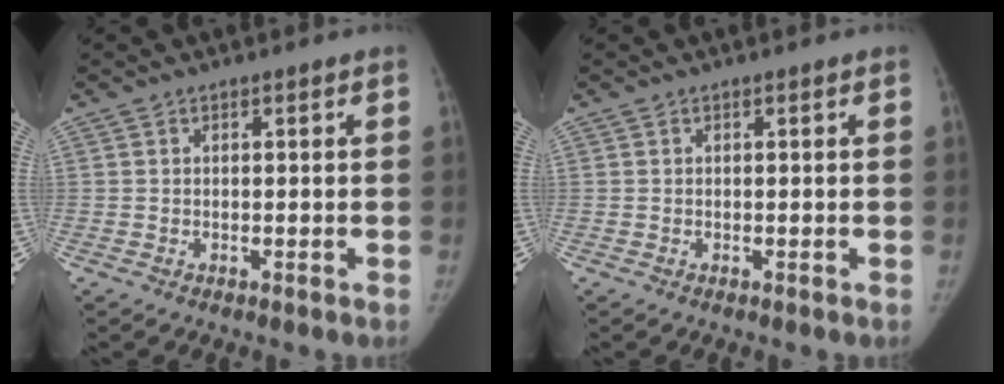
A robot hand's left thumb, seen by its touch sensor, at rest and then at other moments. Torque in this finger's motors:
{"motor_torque": [0.00, 0.00, 0.14, -0.13, 0.00]}